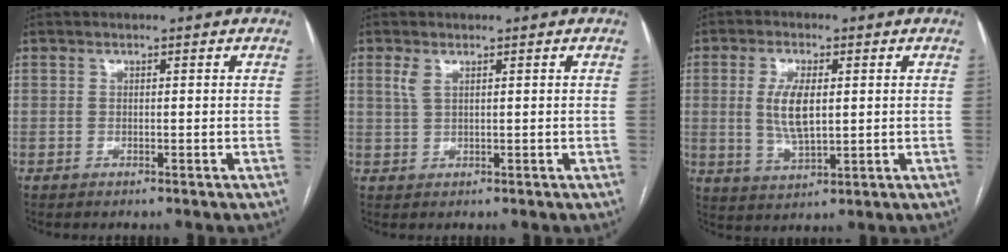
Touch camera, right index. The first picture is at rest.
{"total": 1.9, "force": [1.2, 0.7, 1.4], "torque": [-0.043, 0.011, 0.030]}
{"total": 7.0, "force": [0.9, 2.5, 6.5], "torque": [-0.135, 0.000, 0.021]}